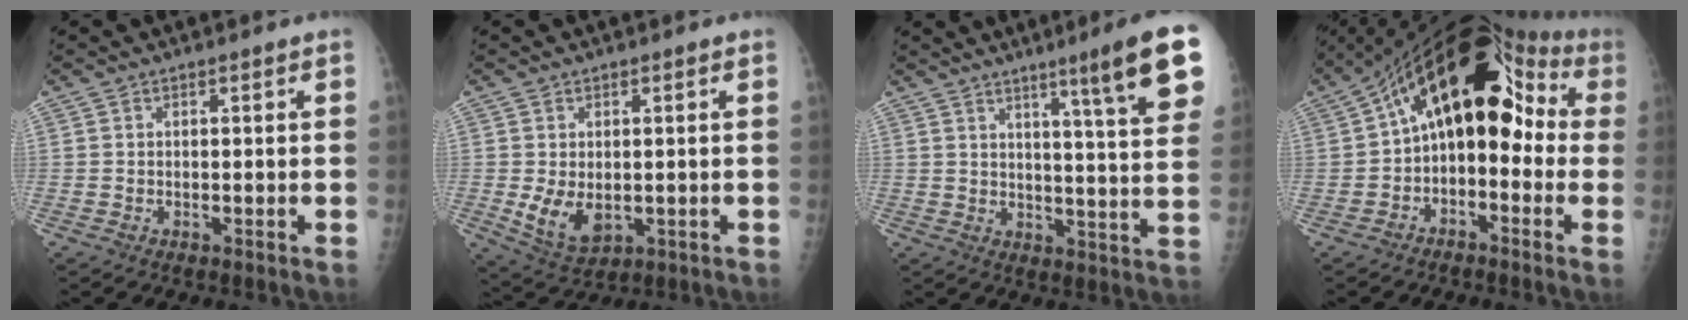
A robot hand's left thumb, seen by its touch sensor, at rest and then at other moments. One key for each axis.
{"total": 6.8, "fx": -0.7, "fy": 4.5, "fz": 5.1, "tx": -0.078, "ty": -0.017, "tz": 0.004}
{"total": 14.7, "fx": 8.0, "fy": 0.6, "fz": 12.3, "tx": -0.157, "ty": -0.038, "tz": 0.106}
{"total": 17.8, "fx": 1.3, "fy": 10.3, "fz": 14.4, "tx": -0.175, "ty": 0.063, "tz": 0.007}